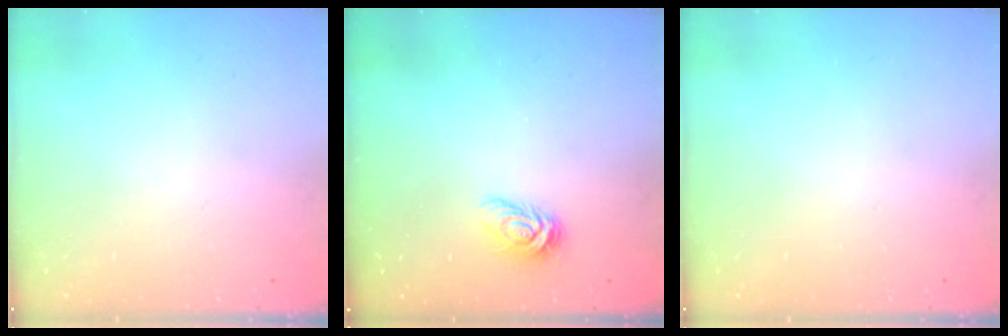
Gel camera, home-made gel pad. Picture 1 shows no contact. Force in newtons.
{"total": 5.1, "press": 5.0, "slide": 0.6}
{"total": 0.0}